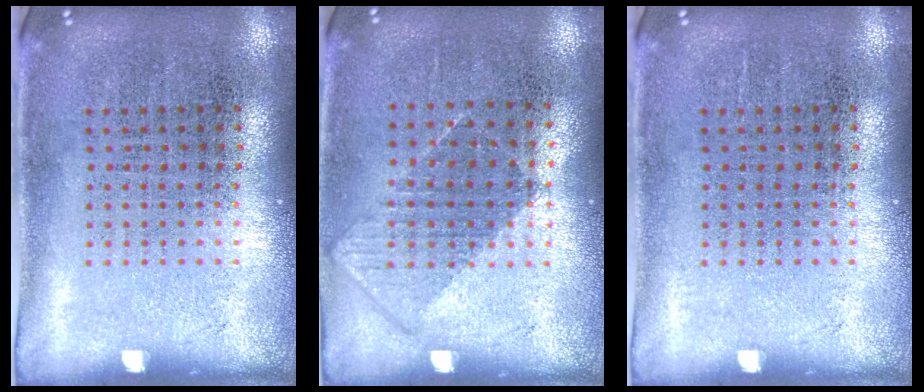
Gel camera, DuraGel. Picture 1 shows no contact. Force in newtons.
{"total": 0.8, "press": 0.8, "slide": 0.3}
{"total": 0.0}